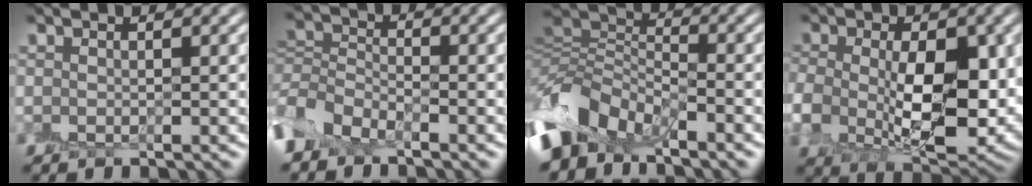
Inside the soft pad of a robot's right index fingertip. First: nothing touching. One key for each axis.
{"total": 4.0, "fx": -2.6, "fy": 2.6, "fz": 1.7, "tx": -0.032, "ty": -0.003, "tz": -0.062}
{"total": 6.6, "fx": -4.1, "fy": 4.1, "fz": 3.0, "tx": -0.054, "ty": 0.000, "tz": -0.095}
{"total": 9.5, "fx": -0.6, "fy": 5.3, "fz": 7.8, "tx": -0.133, "ty": -0.019, "tz": 0.004}